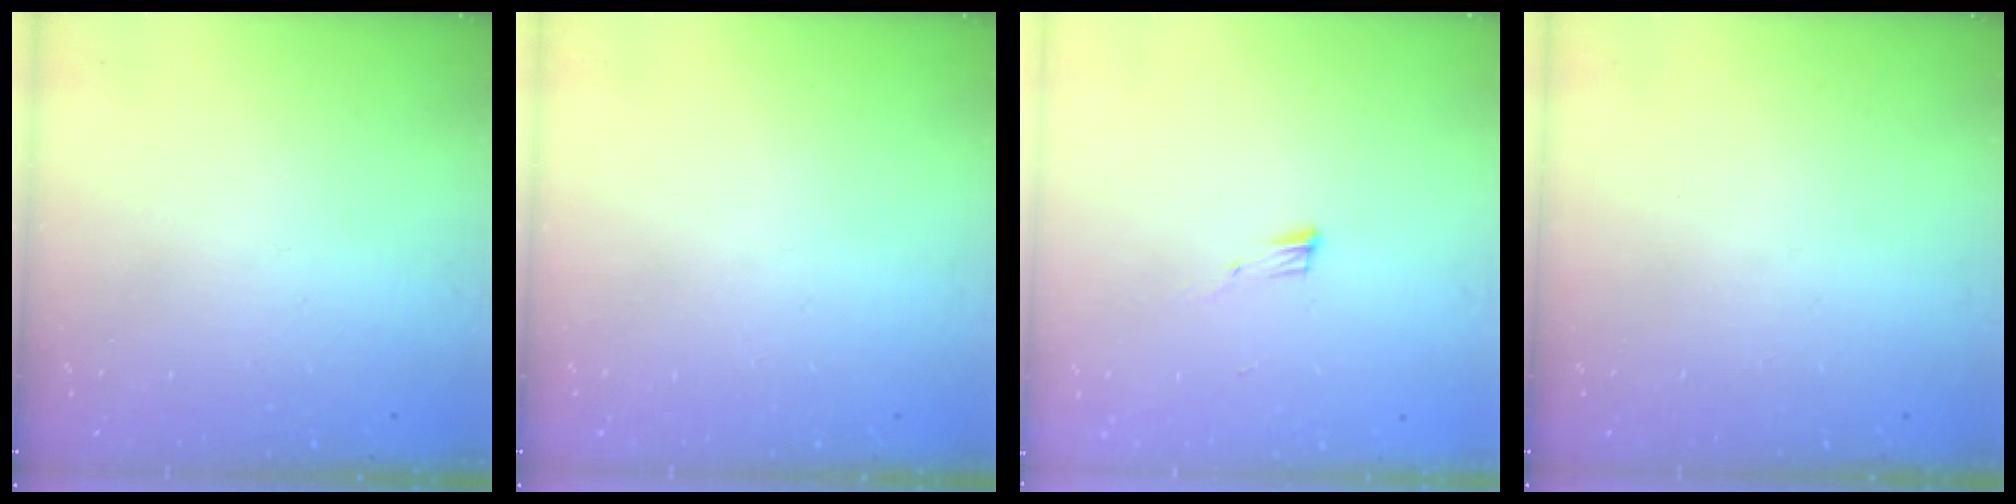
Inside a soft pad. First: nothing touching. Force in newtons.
{"total": 0.0}
{"total": 5.1, "press": 4.9, "slide": 1.1}
{"total": 0.0}